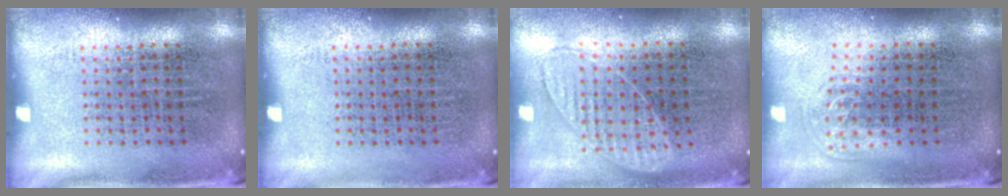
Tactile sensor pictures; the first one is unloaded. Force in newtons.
{"total": 0.0}
{"total": 0.9, "press": 0.8, "slide": 0.3}
{"total": 0.9, "press": 0.6, "slide": 0.7}